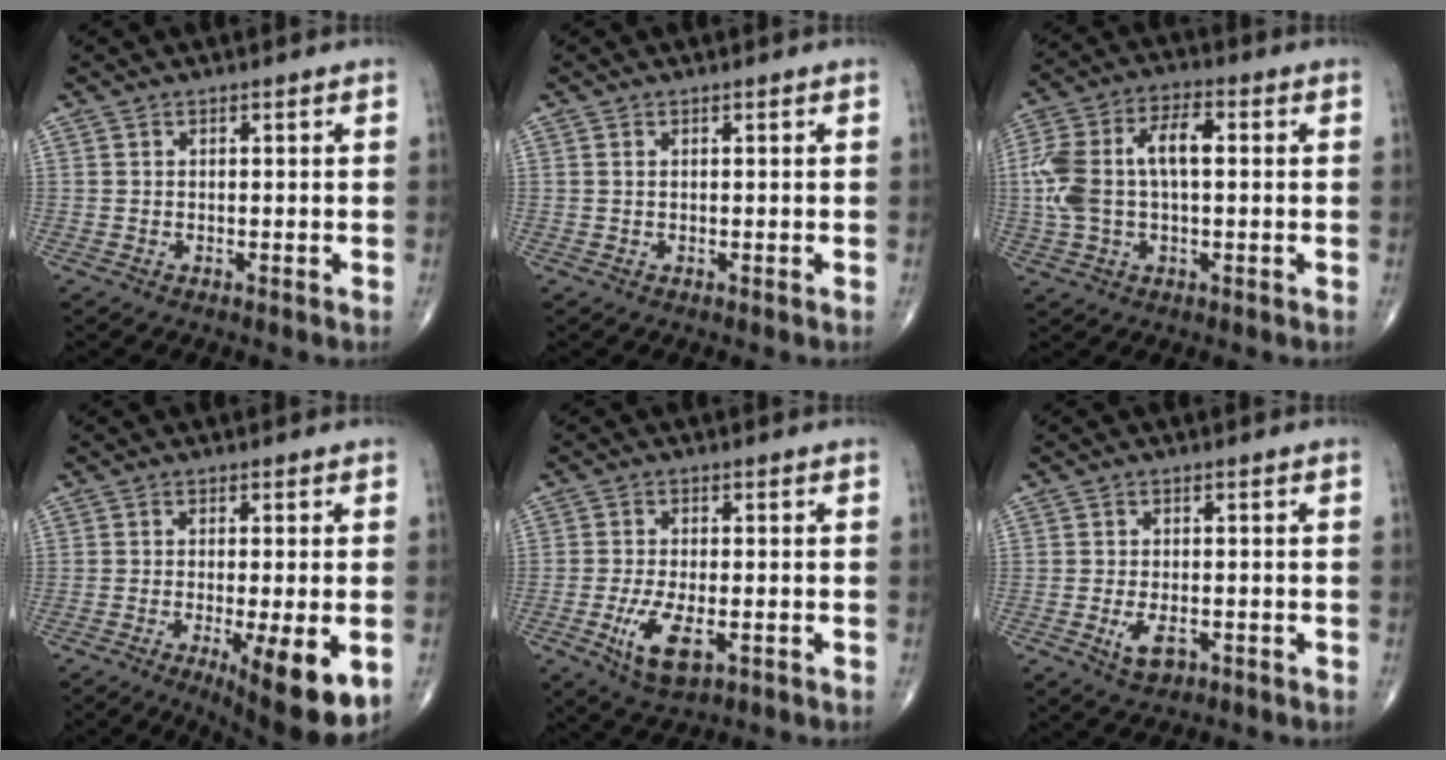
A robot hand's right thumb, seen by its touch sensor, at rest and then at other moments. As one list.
[{"total": 0.0}, {"total": 13.7, "force": [0.9, 7.2, 11.6], "torque": [-0.250, 0.034, 0.015]}, {"total": 12.6, "force": [-4.0, 3.1, 11.5], "torque": [-0.148, -0.017, -0.050]}, {"total": 7.8, "force": [-2.6, 3.4, 6.6], "torque": [-0.125, -0.006, -0.040]}, {"total": 4.2, "force": [-1.6, 2.3, 3.2], "torque": [-0.055, -0.001, -0.021]}]